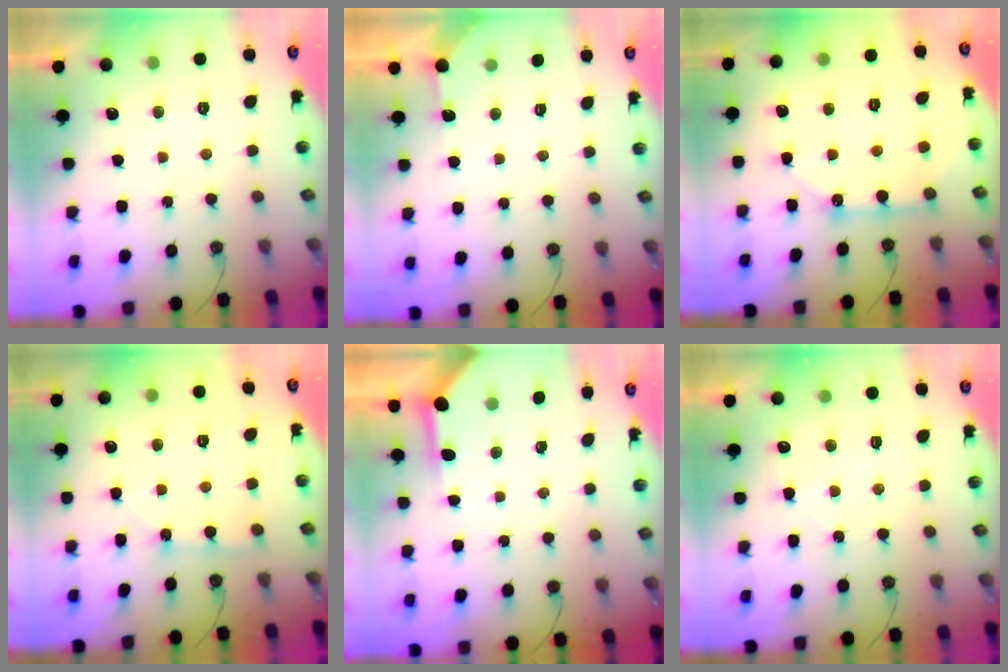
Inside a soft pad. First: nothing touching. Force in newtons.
{"total": 3.3, "press": 3.3, "slide": 0.4}
{"total": 10.1, "press": 10.0, "slide": 1.1}
{"total": 1.8, "press": 1.8, "slide": 0.2}
{"total": 3.8, "press": 3.8, "slide": 0.4}
{"total": 6.6, "press": 6.6, "slide": 0.8}